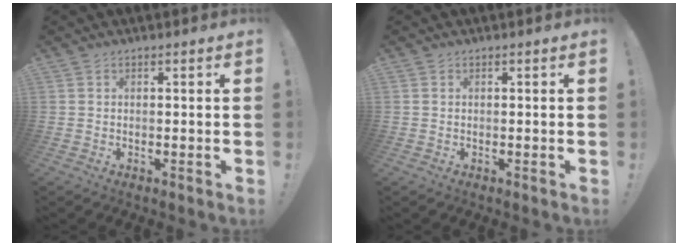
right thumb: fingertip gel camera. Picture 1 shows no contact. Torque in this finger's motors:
{"motor_torque": [-0.24, -0.25, -0.28, 0.02, 0.04]}